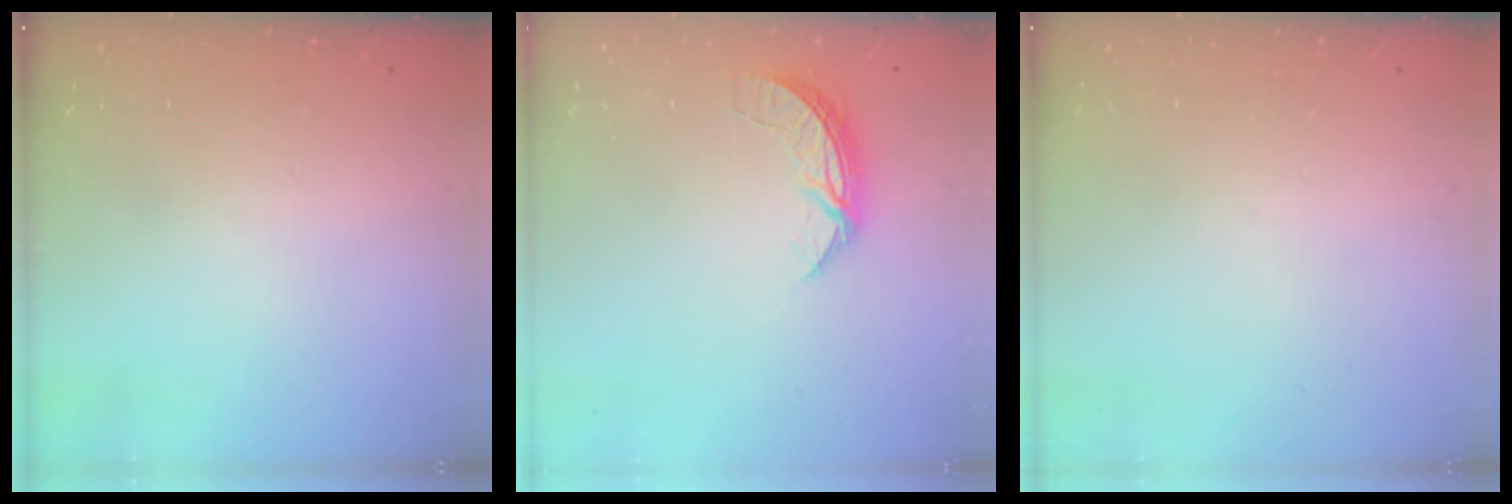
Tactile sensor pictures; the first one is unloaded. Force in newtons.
{"total": 5.6, "press": 5.6, "slide": 0.5}
{"total": 0.0}